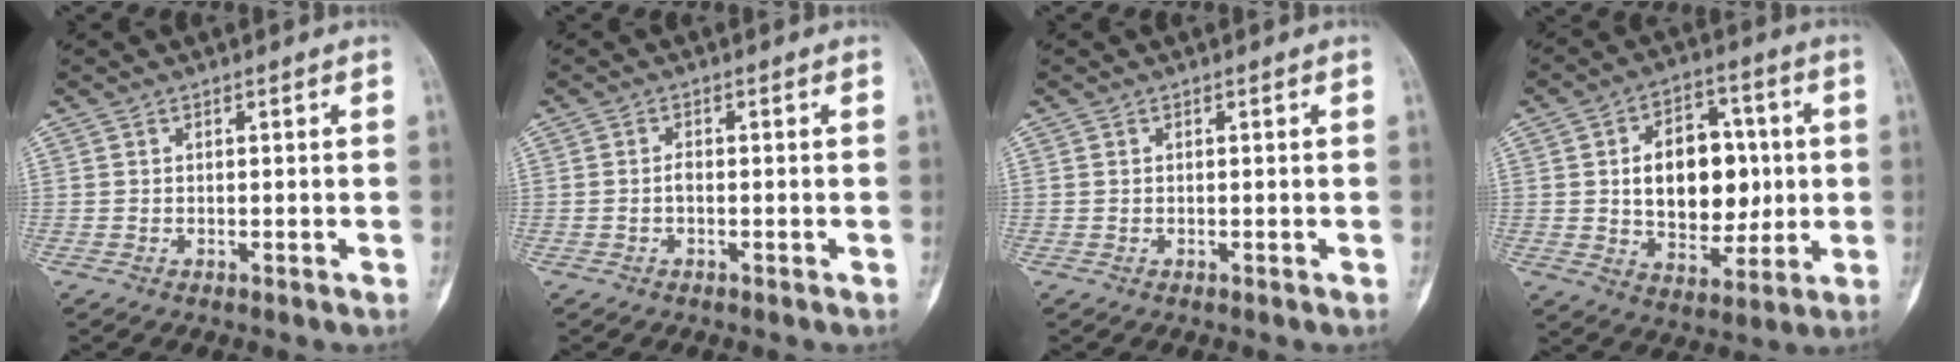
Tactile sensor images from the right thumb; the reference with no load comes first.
{"total": 1.2, "force": [-0.2, 0.6, 1.0], "torque": [-0.018, 0.002, -0.005]}
{"total": 0.0}
{"total": 16.7, "force": [1.3, 11.1, 12.4], "torque": [-0.136, 0.009, 0.027]}